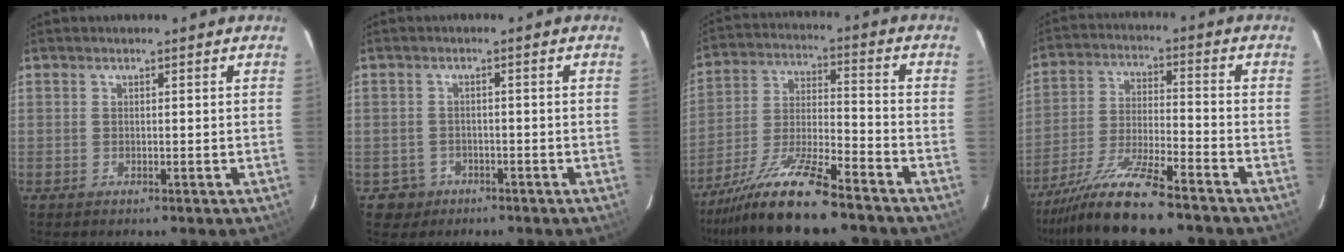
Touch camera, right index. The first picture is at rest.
{"total": 3.1, "force": [-1.5, 2.7, -0.4], "torque": [0.008, 0.014, -0.022]}
{"total": 13.5, "force": [-10.5, 0.9, 8.4], "torque": [-0.158, -0.015, -0.189]}
{"total": 12.0, "force": [-9.7, 0.4, 7.0], "torque": [-0.130, -0.018, -0.174]}